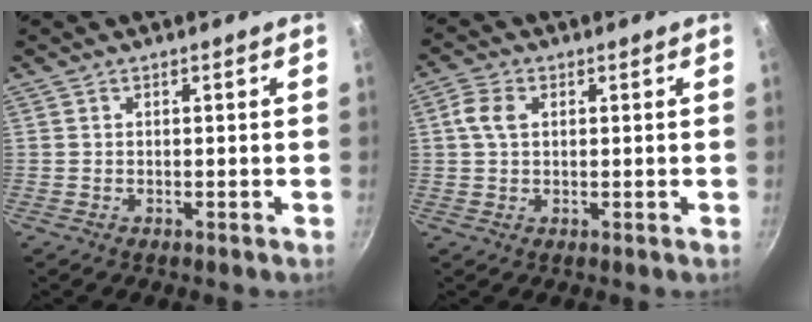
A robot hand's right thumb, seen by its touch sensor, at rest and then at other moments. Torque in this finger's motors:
{"motor_torque": [-0.08, 0.08, 0.06, 0.04, 0.01]}